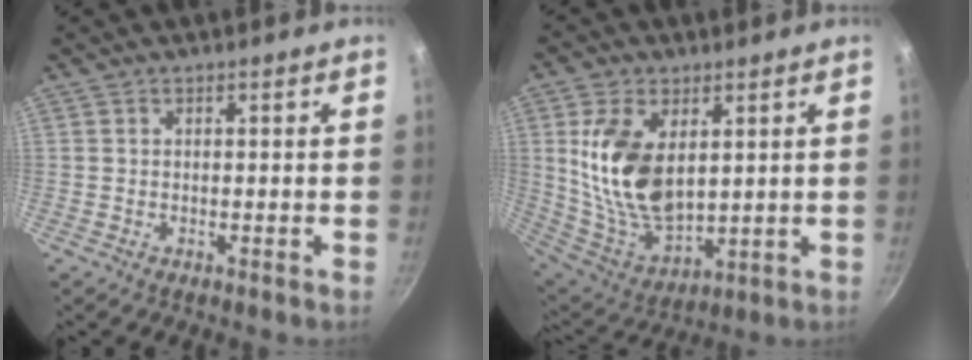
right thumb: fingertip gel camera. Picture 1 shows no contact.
{"total": 16.6, "force": [3.6, 9.7, 13.0], "torque": [-0.234, -0.032, 0.087]}